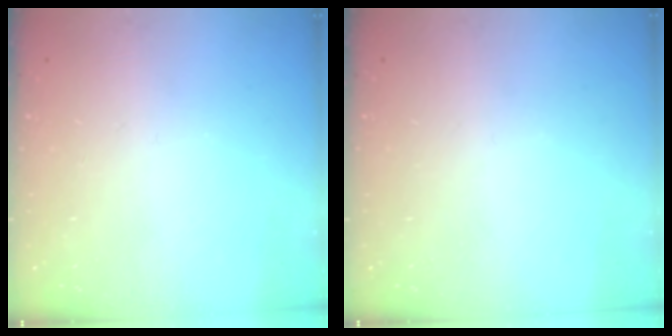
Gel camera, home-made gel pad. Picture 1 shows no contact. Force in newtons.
{"total": 0.0}